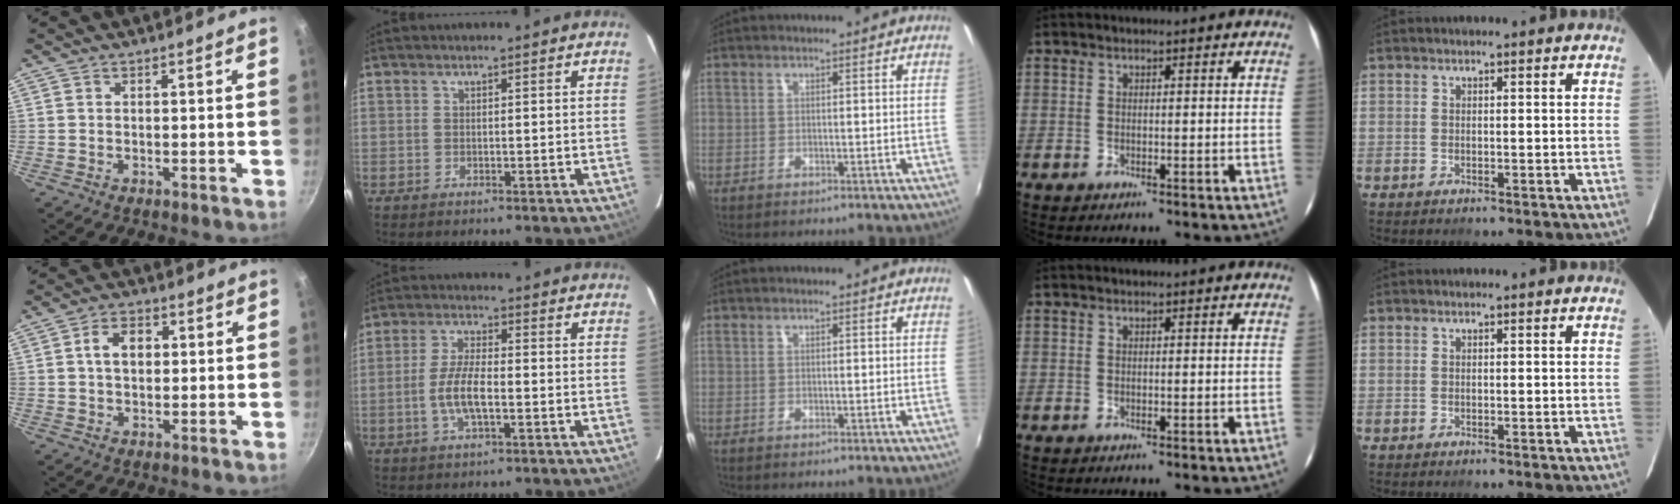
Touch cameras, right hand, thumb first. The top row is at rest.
{"thumb": {"total": 7.6, "force": [1.3, 5.3, 5.3], "torque": [-0.065, 0.013, 0.014]}, "index": {"total": 7.0, "force": [-1.9, 2.1, 6.4], "torque": [-0.130, 0.003, -0.038]}}